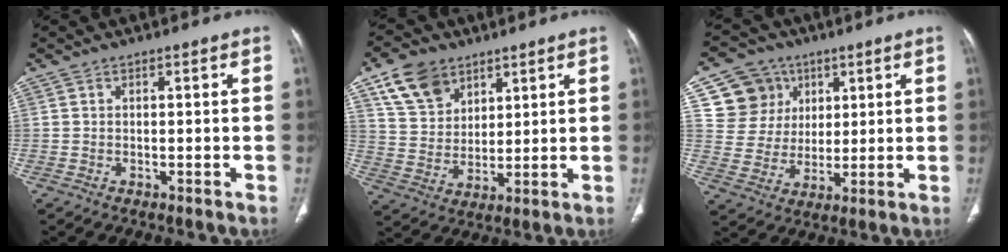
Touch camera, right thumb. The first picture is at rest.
{"total": 10.9, "force": [6.6, 7.4, 4.4], "torque": [-0.060, -0.023, 0.130]}
{"total": 11.3, "force": [4.8, 10.0, 2.3], "torque": [-0.003, -0.012, 0.093]}